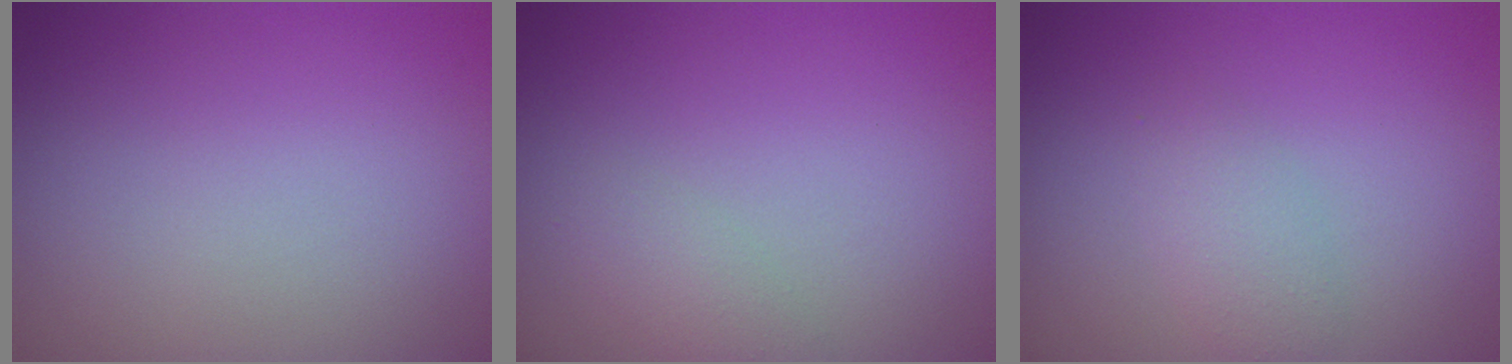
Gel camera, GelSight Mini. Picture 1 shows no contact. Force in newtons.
{"total": 1.5, "press": 1.5, "slide": 0.1}
{"total": 1.8, "press": 1.8, "slide": 0.1}